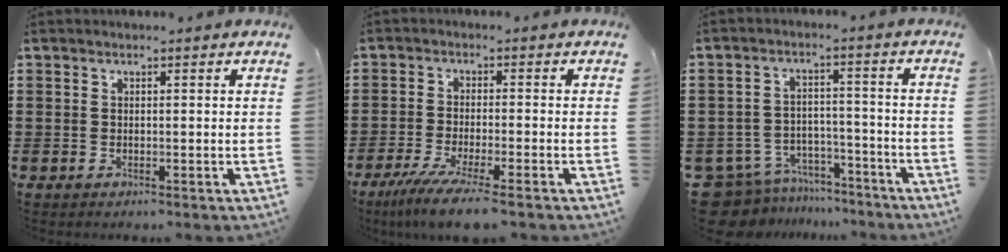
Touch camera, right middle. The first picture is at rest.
{"total": 6.0, "force": [-4.5, -0.1, 3.9], "torque": [-0.090, -0.026, -0.087]}
{"total": 8.3, "force": [-7.8, 2.8, 1.2], "torque": [-0.046, 0.023, -0.158]}